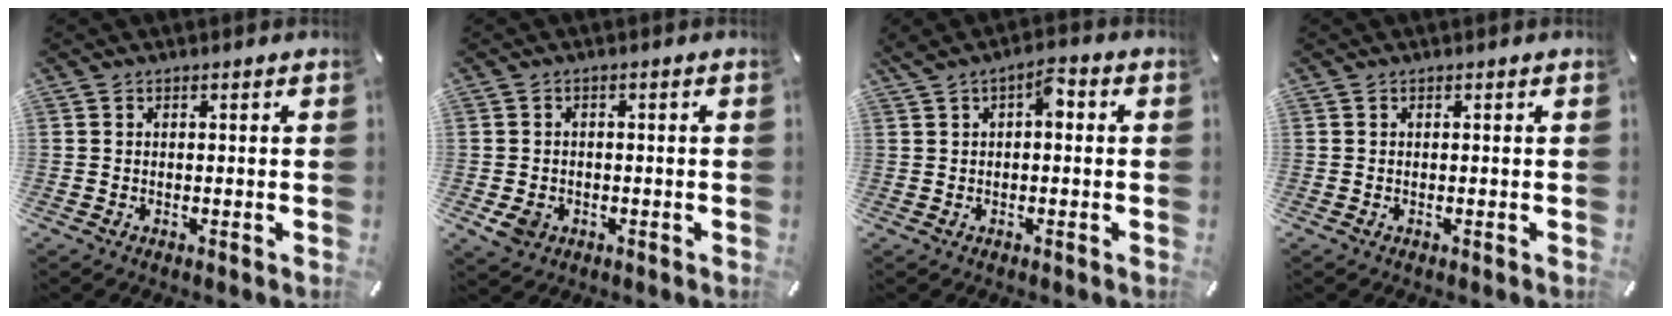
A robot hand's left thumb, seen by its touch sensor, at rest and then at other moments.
{"total": 3.9, "force": [-1.3, 3.2, 1.8], "torque": [-0.042, 0.002, -0.024]}
{"total": 4.7, "force": [0.7, 2.5, 3.9], "torque": [-0.053, 0.005, 0.006]}
{"total": 0.0}